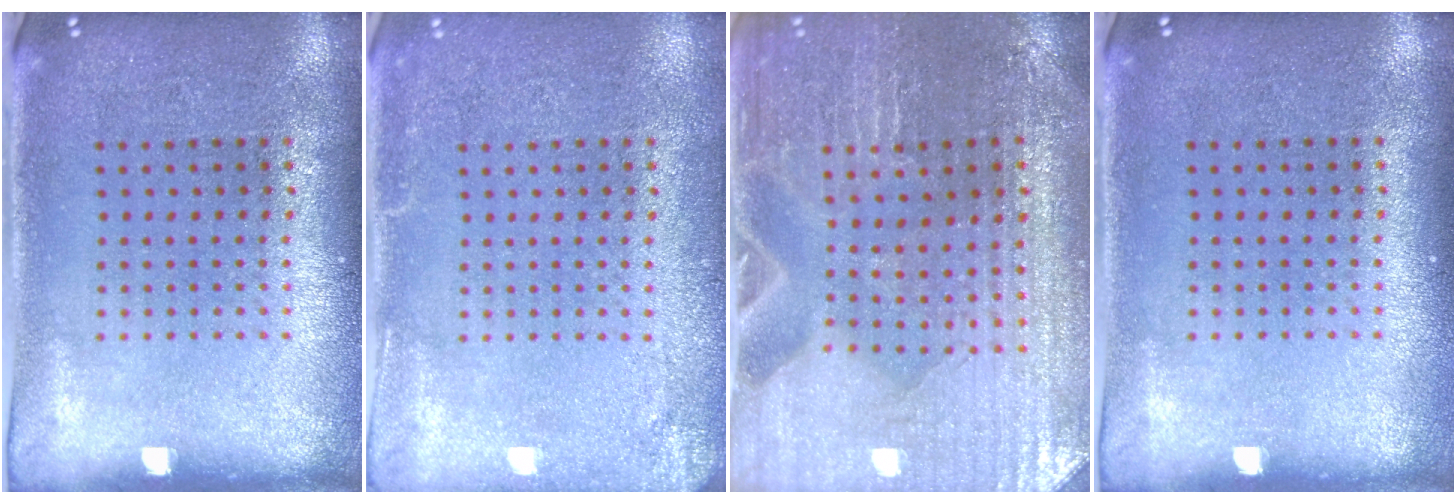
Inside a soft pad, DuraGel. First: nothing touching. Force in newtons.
{"total": 2.1, "press": 2.1, "slide": 0.2}
{"total": 1.7, "press": 1.7, "slide": 0.2}
{"total": 0.0}